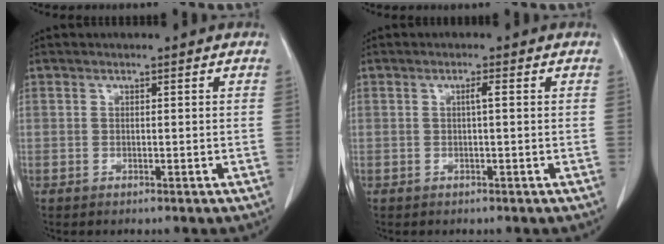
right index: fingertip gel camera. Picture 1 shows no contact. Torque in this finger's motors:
{"motor_torque": [0.25, -0.03, 0.10, 0.04]}